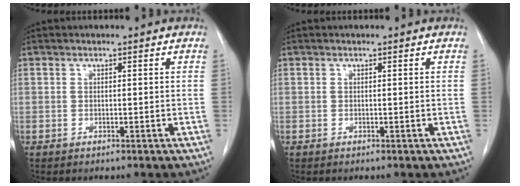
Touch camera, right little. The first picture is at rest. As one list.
[{"total": 0.0}]